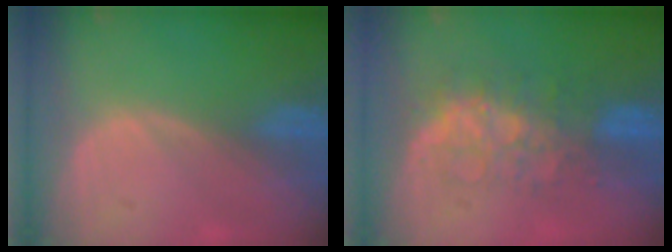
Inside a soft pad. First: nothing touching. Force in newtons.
{"total": 7.9, "press": 7.4, "slide": 2.7}